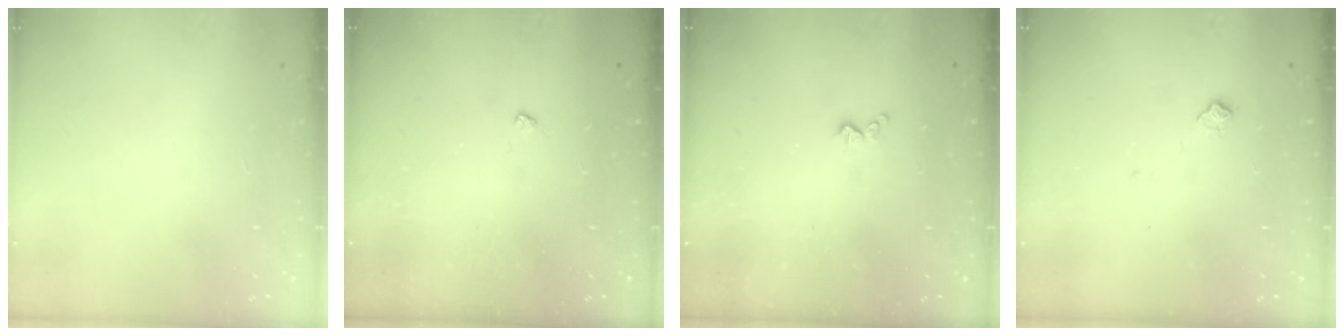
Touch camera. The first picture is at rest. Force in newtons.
{"total": 3.0, "press": 2.9, "slide": 0.4}
{"total": 3.6, "press": 3.6, "slide": 0.5}
{"total": 5.0, "press": 5.0, "slide": 0.7}